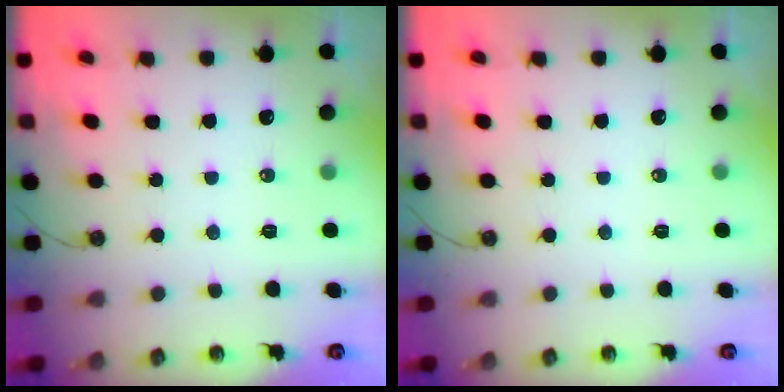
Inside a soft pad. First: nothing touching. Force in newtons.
{"total": 0.0}